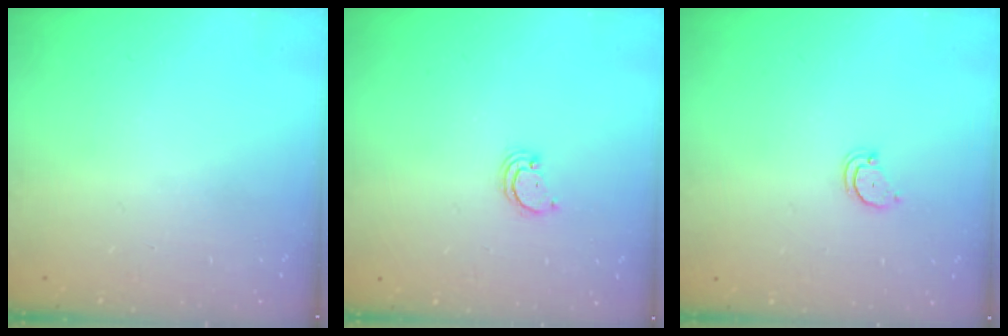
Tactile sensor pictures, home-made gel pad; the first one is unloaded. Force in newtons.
{"total": 2.1, "press": 2.1, "slide": 0.2}
{"total": 2.4, "press": 2.4, "slide": 0.2}